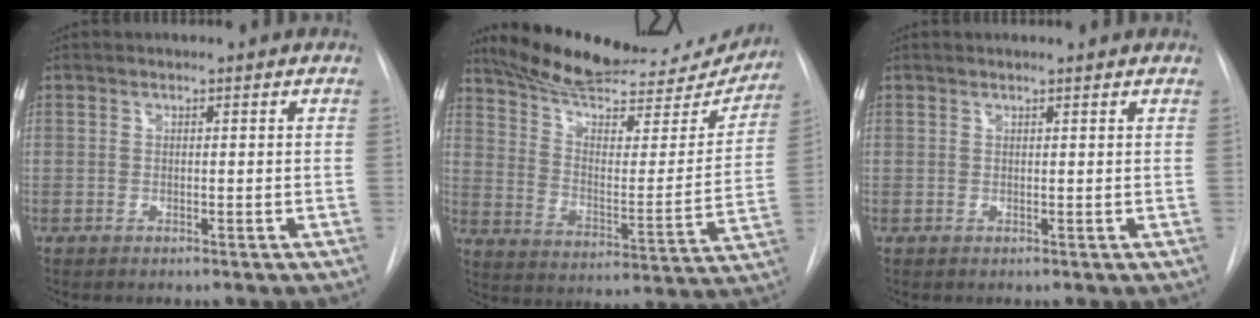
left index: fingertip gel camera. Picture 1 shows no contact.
{"total": 26.4, "force": [23.6, 6.7, 9.9], "torque": [-0.152, -0.045, 0.314]}
{"total": 1.5, "force": [1.4, 0.2, 0.5], "torque": [-0.012, 0.006, 0.010]}